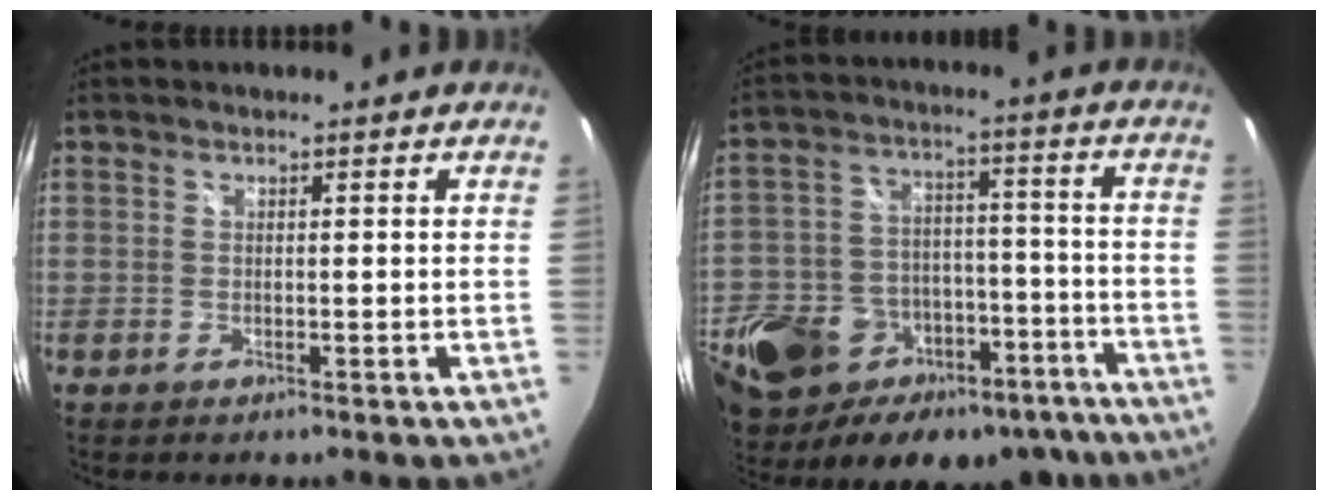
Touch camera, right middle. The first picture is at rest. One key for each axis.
{"total": 31.6, "fx": -17.8, "fy": 19.9, "fz": 17.0, "tx": -0.389, "ty": -0.003, "tz": -0.233}